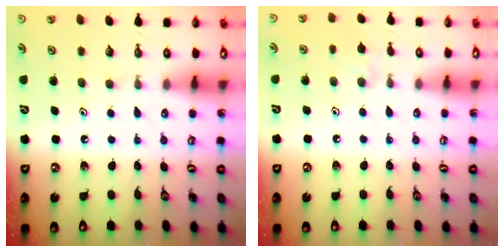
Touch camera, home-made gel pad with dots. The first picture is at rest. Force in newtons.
{"total": 6.8, "press": 6.8, "slide": 0.8}